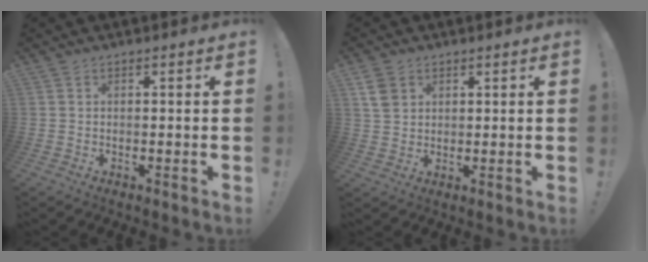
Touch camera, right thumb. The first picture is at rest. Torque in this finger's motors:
{"motor_torque": [0.16, 0.91, -0.22, -0.08, 0.01]}